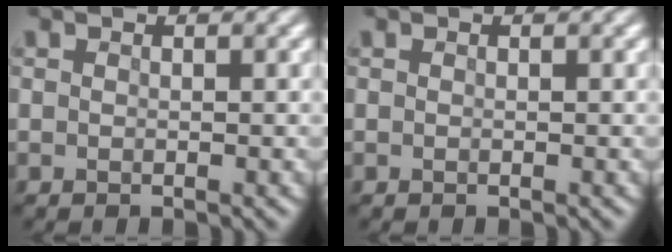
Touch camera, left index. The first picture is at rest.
{"total": 0.0}